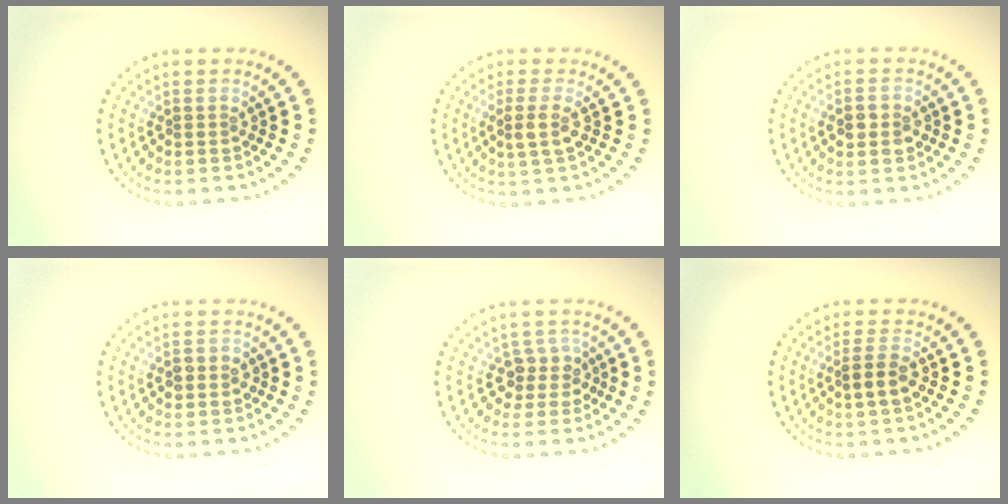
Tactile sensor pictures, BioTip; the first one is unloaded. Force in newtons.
{"total": 2.0, "press": 1.7, "slide": 1.0}
{"total": 2.8, "press": 2.8, "slide": 0.1}
{"total": 1.4, "press": 1.4, "slide": 0.0}
{"total": 2.3, "press": 1.9, "slide": 1.3}
{"total": 2.1, "press": 1.9, "slide": 0.7}